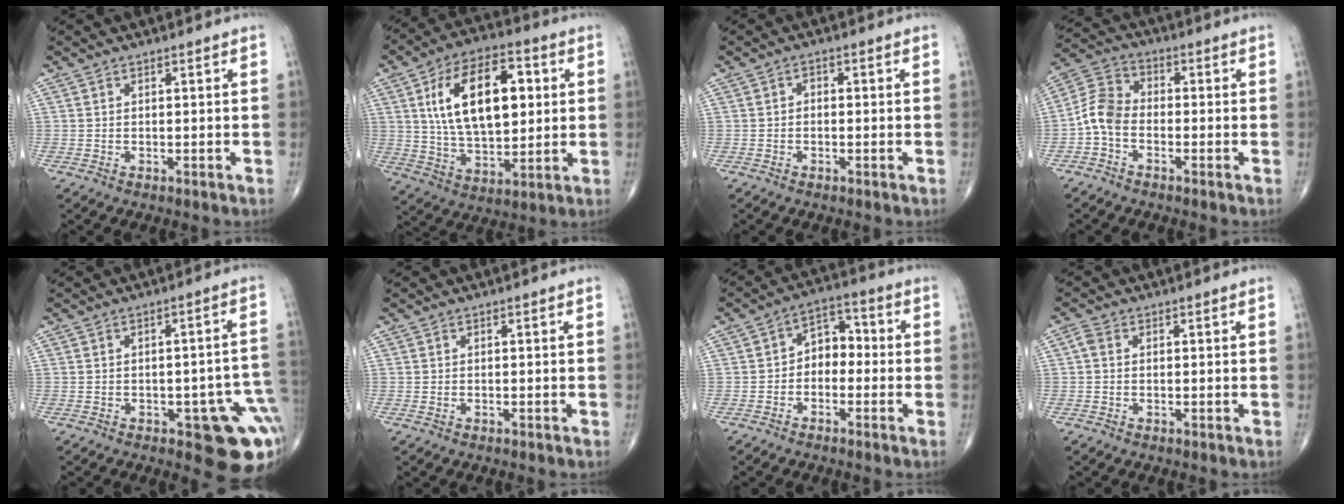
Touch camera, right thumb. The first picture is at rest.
{"total": 19.8, "force": [4.5, 10.5, 16.2], "torque": [-0.247, -0.001, 0.078]}
{"total": 1.3, "force": [-0.1, 1.0, 0.9], "torque": [-0.006, 0.006, -0.007]}
{"total": 6.6, "force": [-2.1, 4.4, 4.4], "torque": [-0.082, 0.026, -0.058]}
{"total": 12.4, "force": [-3.9, 4.5, 10.9], "torque": [-0.095, 0.018, -0.037]}
{"total": 0.0}
{"total": 6.4, "force": [-1.0, 4.7, 4.3], "torque": [-0.038, 0.034, -0.034]}
{"total": 1.7, "force": [0.1, 1.2, 1.1], "torque": [-0.023, 0.004, -0.002]}